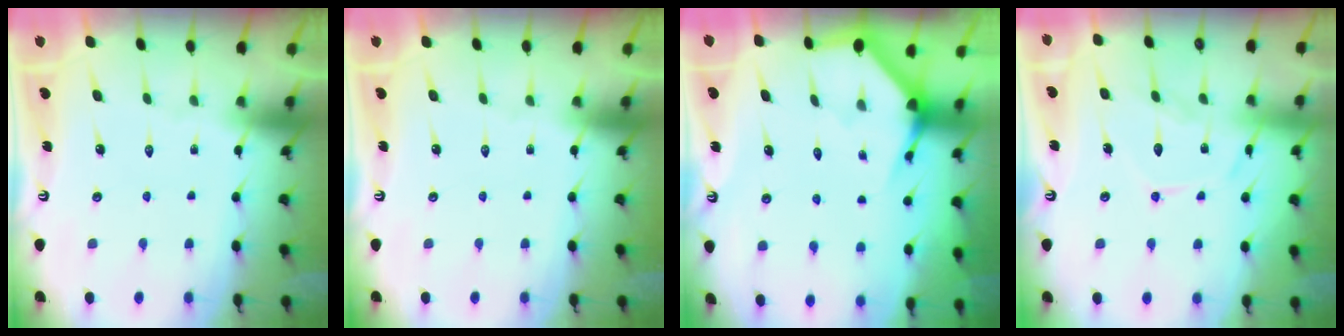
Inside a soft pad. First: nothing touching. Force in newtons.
{"total": 0.0}
{"total": 3.5, "press": 3.5, "slide": 0.2}
{"total": 11.9, "press": 11.8, "slide": 0.9}